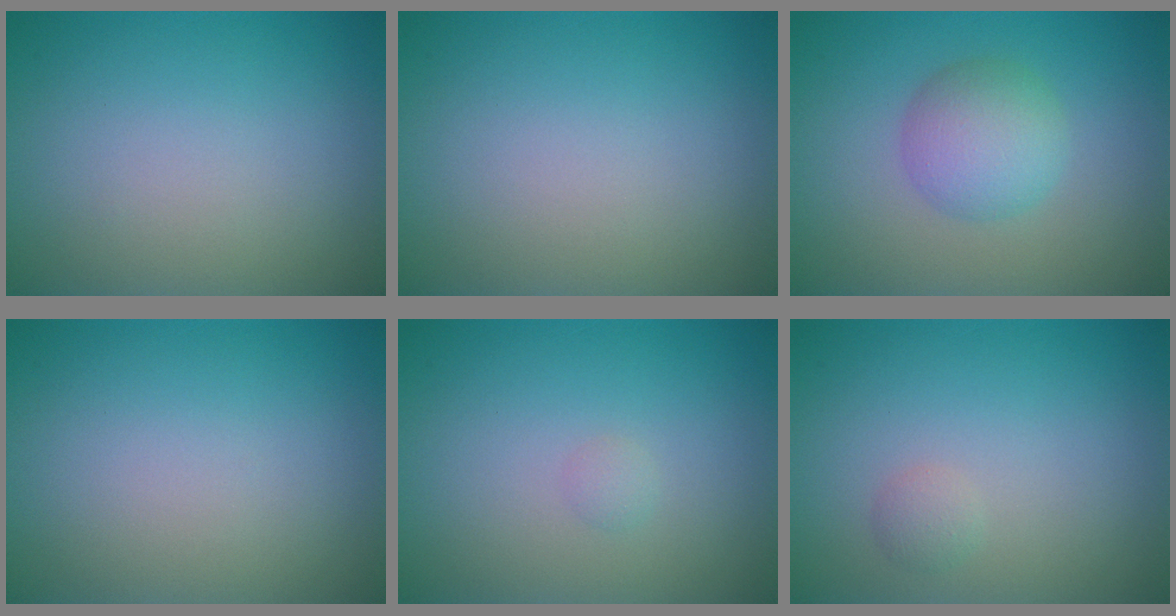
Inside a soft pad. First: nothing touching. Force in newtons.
{"total": 0.0}
{"total": 3.9, "press": 3.9, "slide": 0.1}
{"total": 0.0}
{"total": 0.6, "press": 0.6, "slide": 0.0}
{"total": 0.8, "press": 0.8, "slide": 0.0}